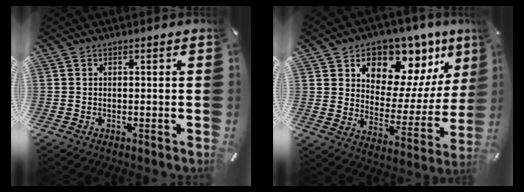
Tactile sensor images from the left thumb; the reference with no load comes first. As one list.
[{"total": 11.4, "force": [7.5, 7.8, 3.6], "torque": [-0.054, -0.076, 0.135]}]